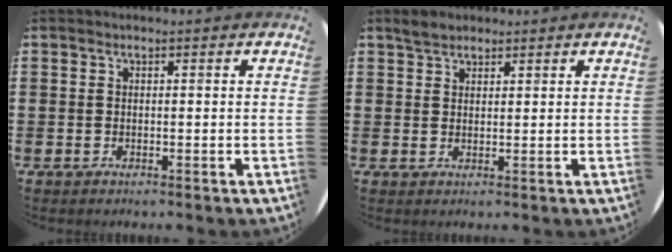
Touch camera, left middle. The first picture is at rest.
{"total": 2.4, "force": [2.1, 0.9, 0.4], "torque": [-0.003, 0.003, 0.040]}